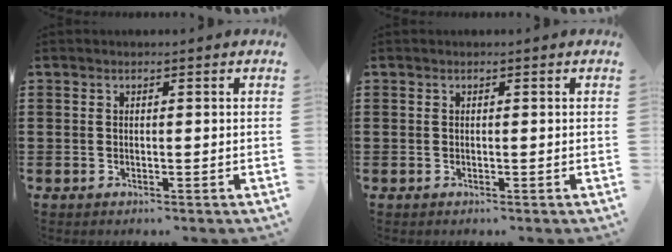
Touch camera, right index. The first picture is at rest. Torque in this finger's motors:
{"motor_torque": [0.00, 0.00, 0.02, -0.01]}